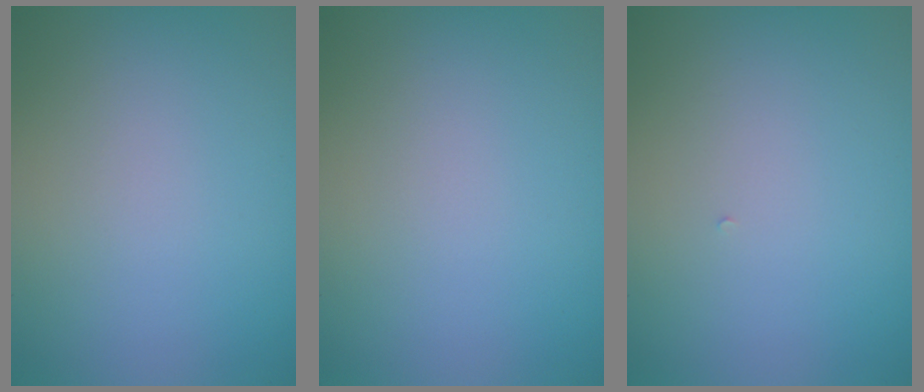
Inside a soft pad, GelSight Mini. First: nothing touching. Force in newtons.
{"total": 0.0}
{"total": 0.0}